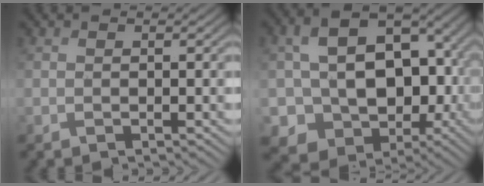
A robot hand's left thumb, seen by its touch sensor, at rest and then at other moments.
{"total": 15.9, "force": [-1.8, 12.0, 10.3], "torque": [-0.172, -0.034, -0.008]}